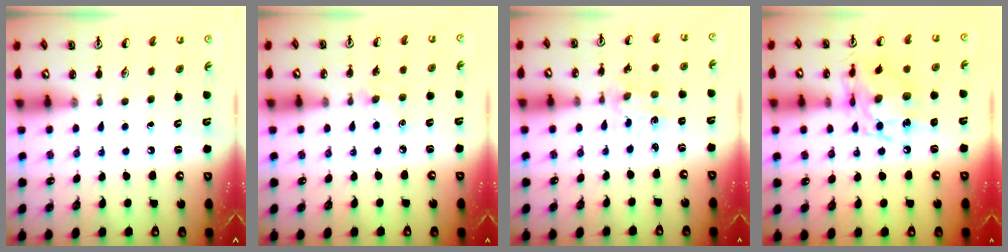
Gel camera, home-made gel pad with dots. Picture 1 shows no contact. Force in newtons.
{"total": 4.5, "press": 4.4, "slide": 0.6}
{"total": 1.4, "press": 1.4, "slide": 0.2}
{"total": 12.9, "press": 12.9, "slide": 0.9}